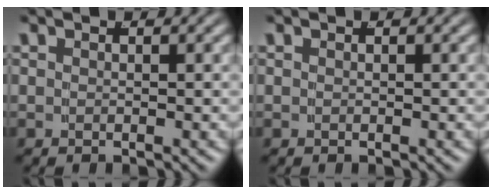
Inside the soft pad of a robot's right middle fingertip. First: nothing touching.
{"total": 0.0}